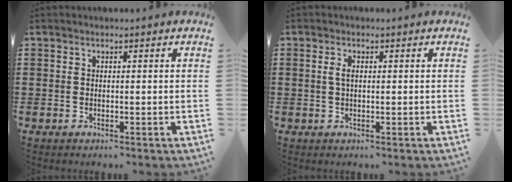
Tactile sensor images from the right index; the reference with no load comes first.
{"total": 1.9, "force": [0.3, 0.8, 1.7], "torque": [-0.036, 0.005, 0.004]}